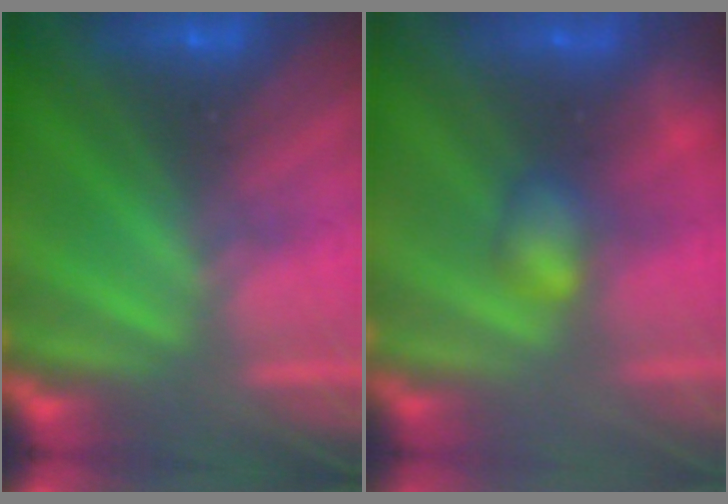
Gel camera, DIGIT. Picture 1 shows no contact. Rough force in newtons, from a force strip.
{"total": 2.9}